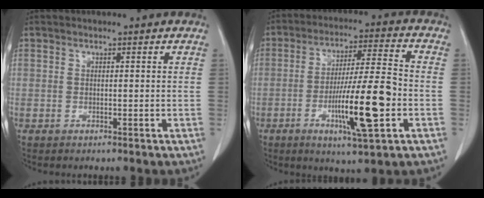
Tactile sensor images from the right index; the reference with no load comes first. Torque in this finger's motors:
{"motor_torque": [1.36, -0.78, 0.76, 0.21]}